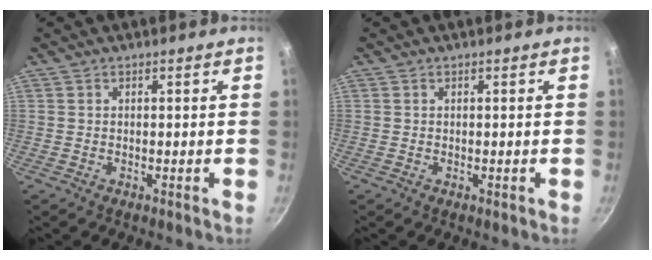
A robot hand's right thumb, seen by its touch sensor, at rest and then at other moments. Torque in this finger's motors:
{"motor_torque": [0.10, -0.03, -0.12, -0.09, -0.04]}